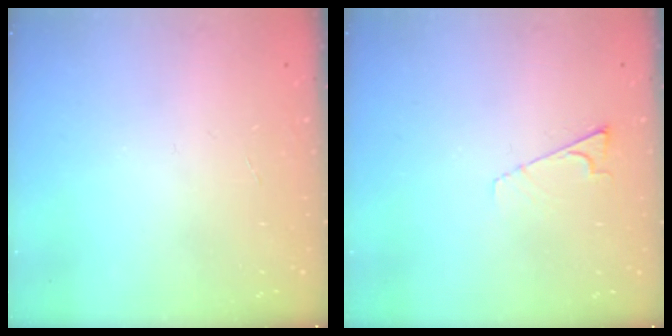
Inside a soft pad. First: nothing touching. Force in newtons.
{"total": 5.7, "press": 5.6, "slide": 0.7}